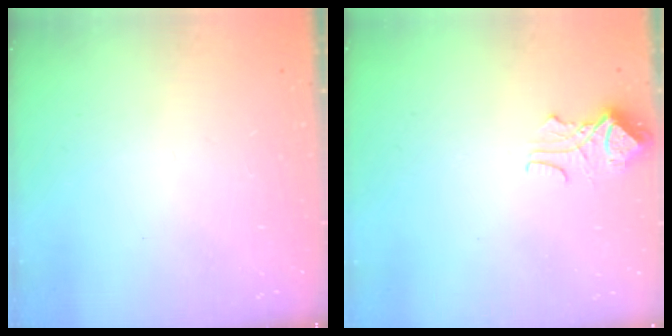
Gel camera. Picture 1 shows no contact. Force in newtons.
{"total": 2.0, "press": 1.9, "slide": 0.6}